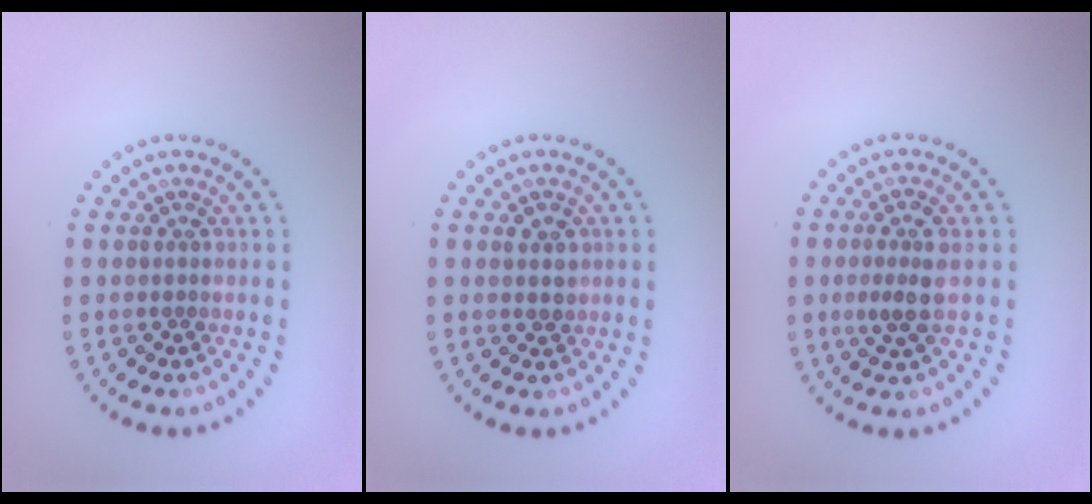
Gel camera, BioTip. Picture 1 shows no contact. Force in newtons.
{"total": 1.6, "press": 1.5, "slide": 0.4}
{"total": 2.6, "press": 2.4, "slide": 0.9}